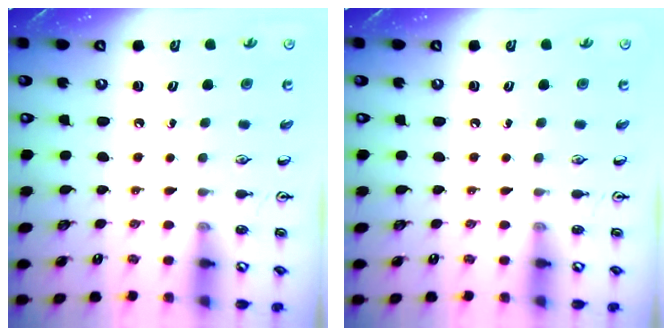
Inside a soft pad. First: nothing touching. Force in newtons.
{"total": 0.0}